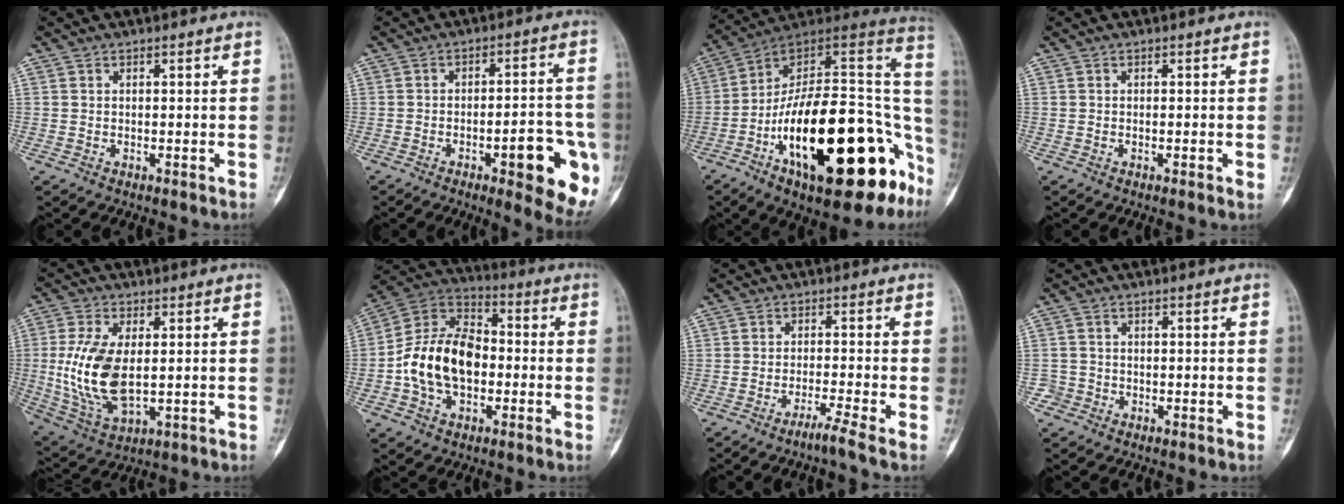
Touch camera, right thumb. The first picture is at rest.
{"total": 14.4, "force": [-5.3, 4.4, 12.7], "torque": [-0.133, 0.021, -0.060]}
{"total": 32.0, "force": [-11.3, 13.3, 26.8], "torque": [-0.315, 0.072, -0.172]}
{"total": 1.0, "force": [-0.2, 0.2, 1.0], "torque": [-0.016, -0.002, -0.002]}
{"total": 15.2, "force": [0.7, 8.0, 12.8], "torque": [-0.267, -0.013, 0.028]}
{"total": 16.3, "force": [-2.2, 10.9, 11.8], "torque": [-0.200, 0.036, -0.044]}
{"total": 3.4, "force": [-2.5, -1.2, 1.9], "torque": [-0.048, 0.006, -0.053]}
{"total": 1.9, "force": [-0.8, 1.7, -0.4], "torque": [0.019, 0.009, -0.022]}